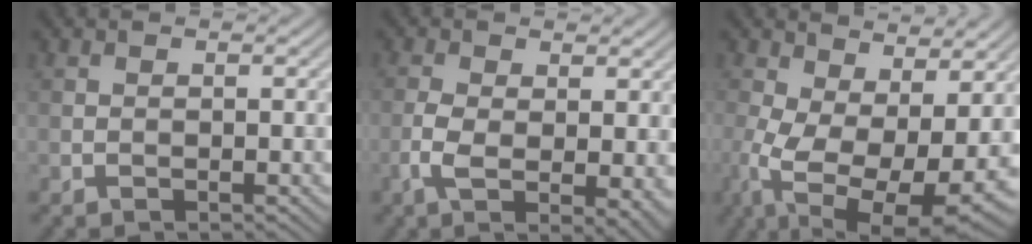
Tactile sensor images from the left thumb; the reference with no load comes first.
{"total": 7.1, "force": [-0.9, 3.0, 6.4], "torque": [-0.135, -0.011, -0.014]}
{"total": 13.9, "force": [-1.6, 7.2, 11.8], "torque": [-0.237, -0.038, -0.006]}